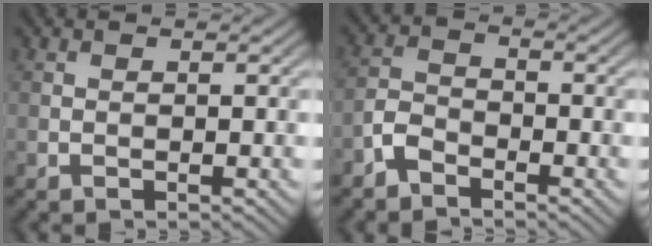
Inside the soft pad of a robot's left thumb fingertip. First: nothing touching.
{"total": 3.3, "force": [-2.6, 1.5, 1.4], "torque": [-0.032, 0.001, -0.066]}